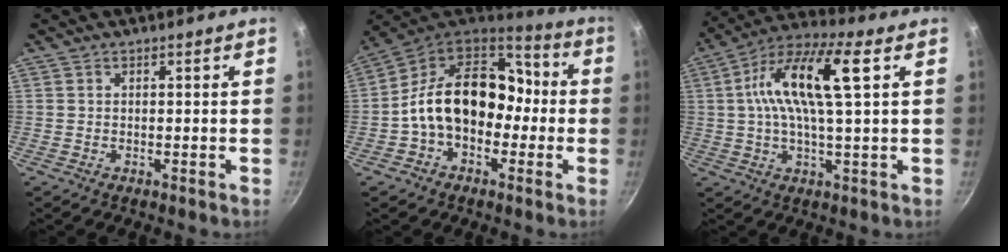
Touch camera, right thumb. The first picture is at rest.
{"total": 18.9, "force": [-2.3, 12.8, 13.6], "torque": [-0.195, 0.056, -0.046]}
{"total": 15.5, "force": [3.7, 4.4, 14.4], "torque": [-0.286, 0.024, 0.060]}